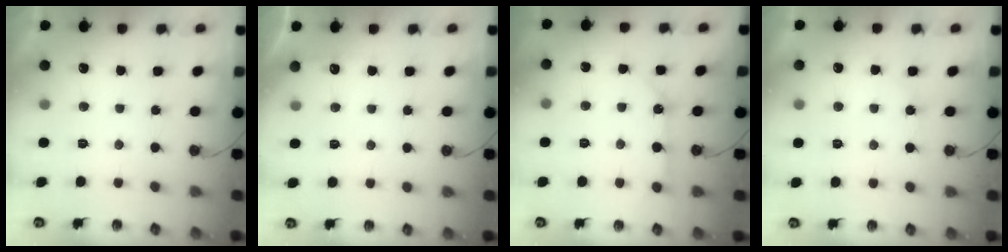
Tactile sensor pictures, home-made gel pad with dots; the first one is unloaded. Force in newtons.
{"total": 3.0, "press": 2.9, "slide": 0.4}
{"total": 8.5, "press": 8.5, "slide": 0.7}
{"total": 3.3, "press": 3.2, "slide": 0.4}